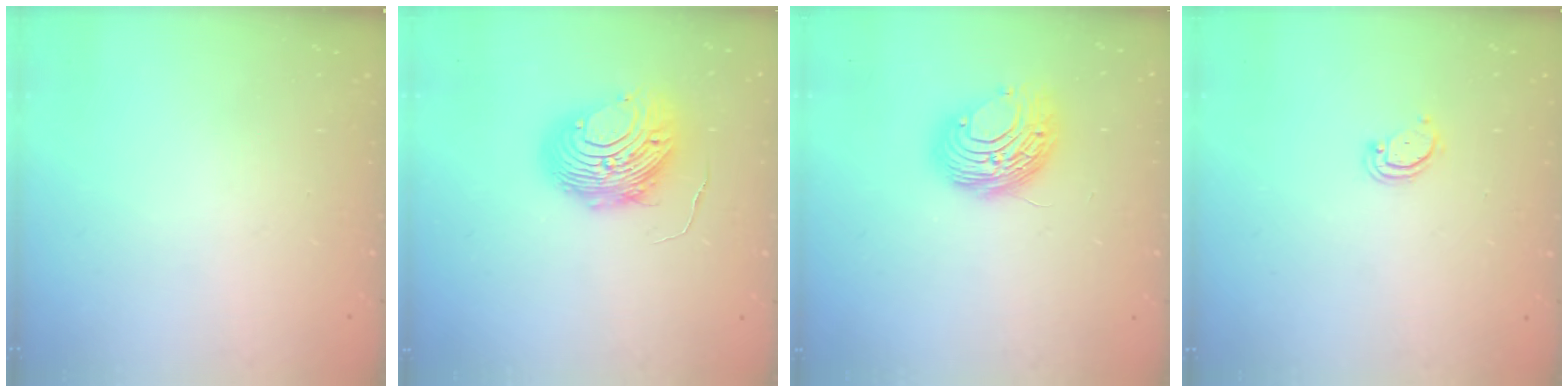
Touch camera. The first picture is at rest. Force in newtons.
{"total": 10.7, "press": 10.6, "slide": 1.1}
{"total": 9.9, "press": 9.9, "slide": 0.4}
{"total": 2.9, "press": 2.9, "slide": 0.2}